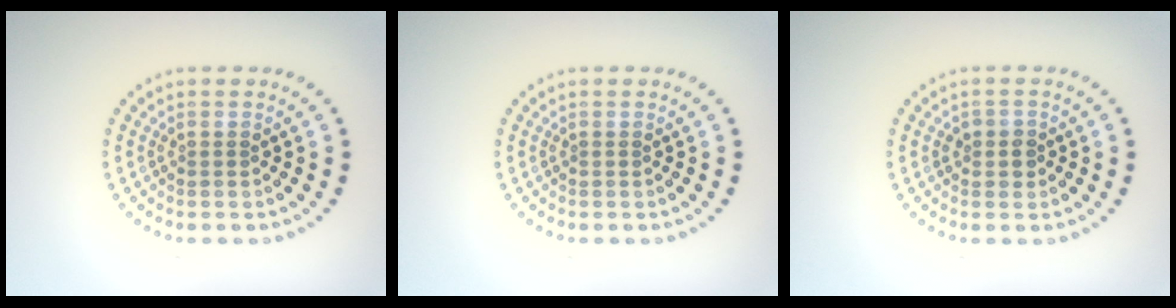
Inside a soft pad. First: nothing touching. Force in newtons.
{"total": 0.0}
{"total": 1.3, "press": 1.3, "slide": 0.3}